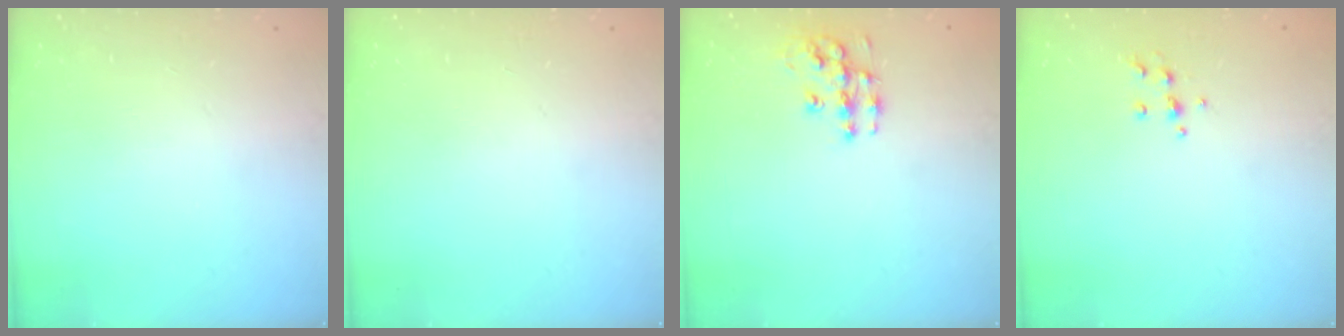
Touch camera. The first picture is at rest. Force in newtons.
{"total": 0.0}
{"total": 10.0, "press": 10.0, "slide": 0.9}
{"total": 5.4, "press": 5.3, "slide": 1.1}